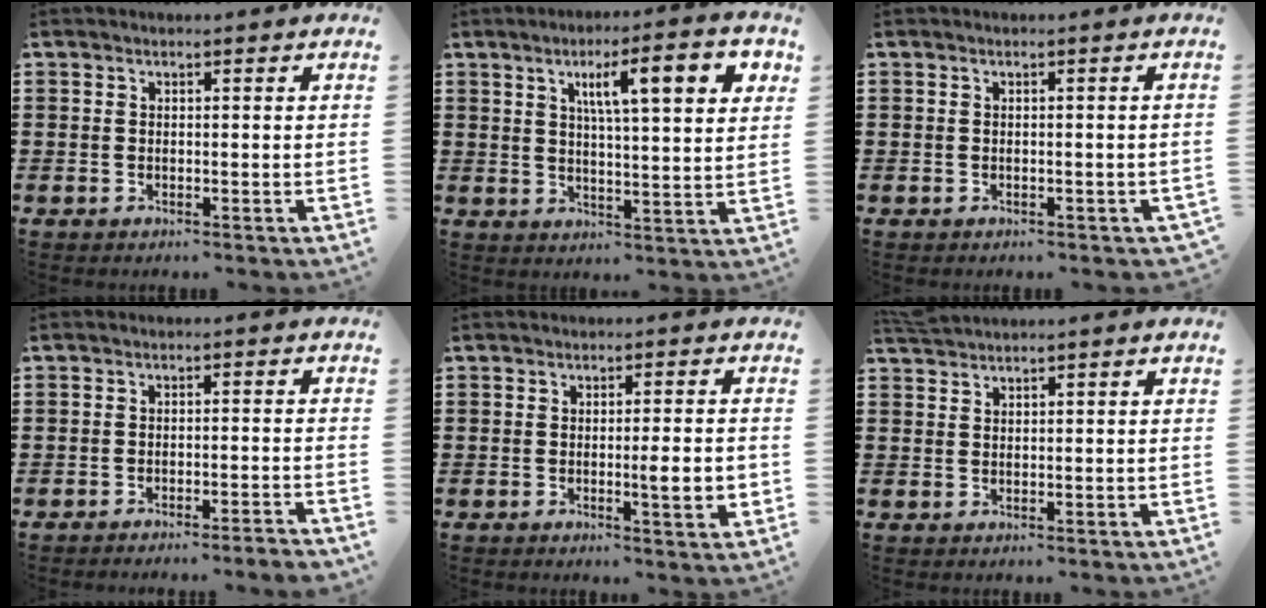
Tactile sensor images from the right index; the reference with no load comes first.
{"total": 9.4, "force": [3.9, 2.0, 8.3], "torque": [-0.154, 0.004, 0.058]}
{"total": 0.5, "force": [-0.1, 0.1, 0.5], "torque": [-0.011, -0.001, -0.001]}
{"total": 2.2, "force": [-2.1, -0.3, 0.7], "torque": [-0.012, 0.001, -0.043]}
{"total": 4.9, "force": [-0.6, 0.5, 4.8], "torque": [-0.071, -0.008, -0.012]}
{"total": 1.7, "force": [1.7, -0.1, 0.0], "torque": [-0.005, 0.000, 0.034]}